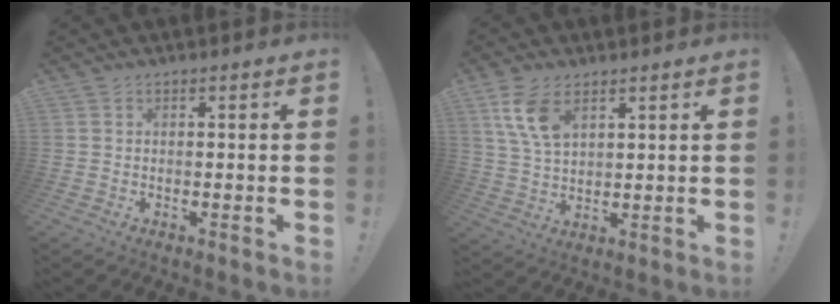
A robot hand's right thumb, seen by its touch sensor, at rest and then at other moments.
{"total": 9.7, "force": [5.0, 5.3, 6.4], "torque": [-0.129, -0.017, 0.094]}